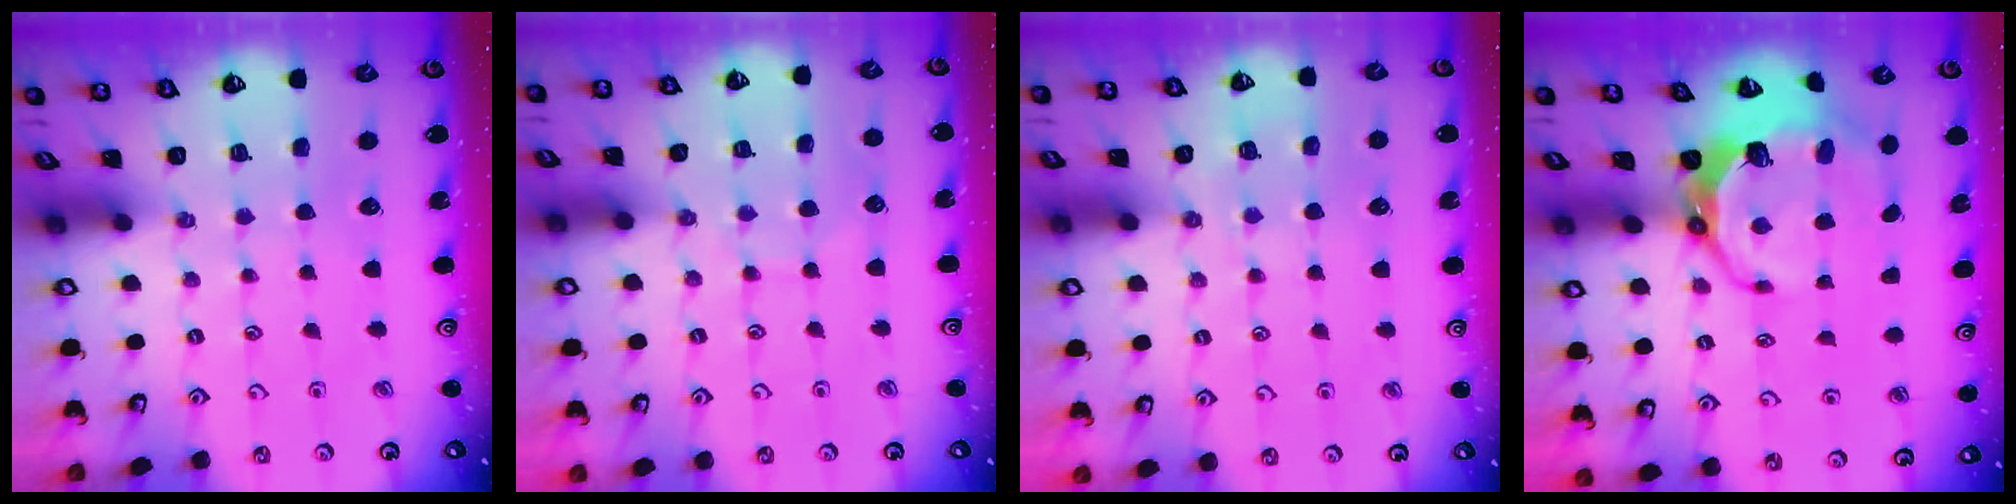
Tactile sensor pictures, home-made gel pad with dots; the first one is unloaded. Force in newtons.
{"total": 6.3, "press": 6.3, "slide": 0.5}
{"total": 6.3, "press": 6.3, "slide": 0.4}
{"total": 10.7, "press": 9.4, "slide": 5.1}